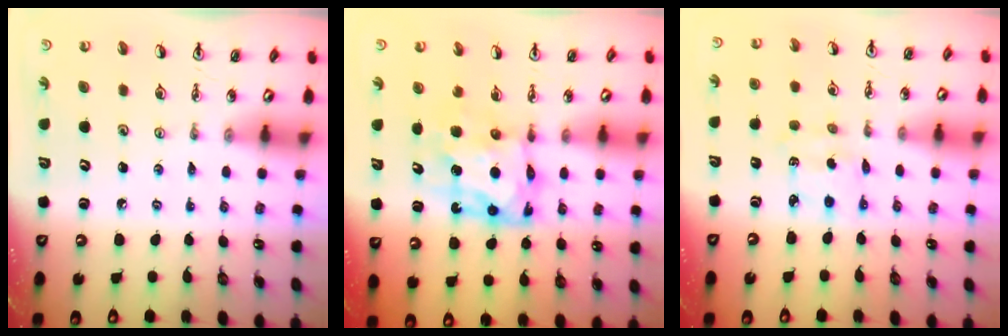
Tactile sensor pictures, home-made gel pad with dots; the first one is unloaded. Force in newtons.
{"total": 9.0, "press": 9.0, "slide": 0.7}
{"total": 2.3, "press": 2.3, "slide": 0.6}